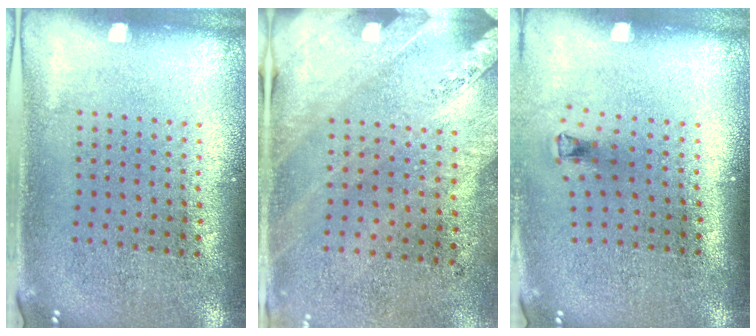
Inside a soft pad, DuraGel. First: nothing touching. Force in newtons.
{"total": 2.4, "press": 2.1, "slide": 1.3}
{"total": 0.7, "press": 0.4, "slide": 0.6}